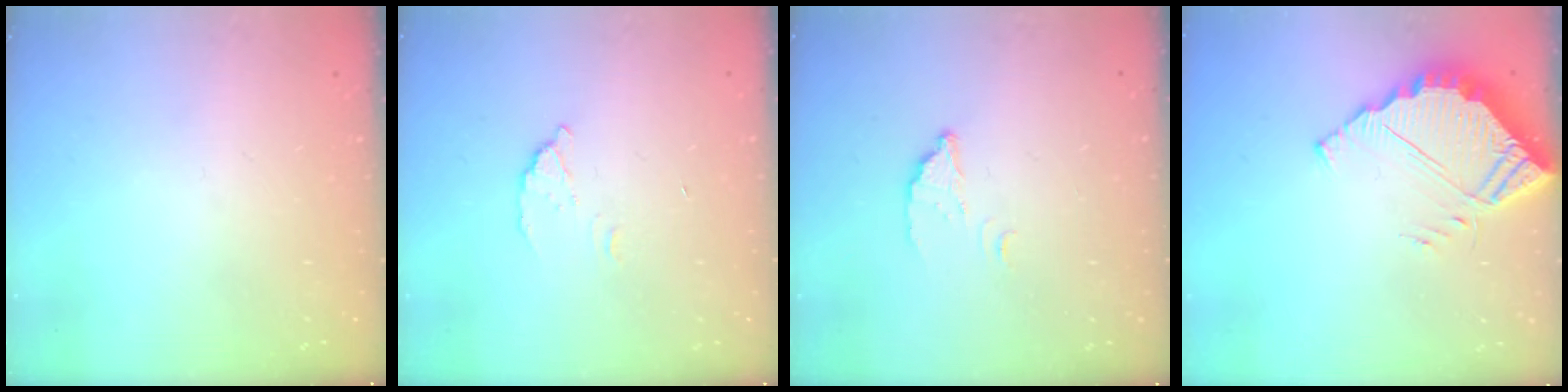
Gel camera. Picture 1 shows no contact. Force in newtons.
{"total": 2.7, "press": 2.7, "slide": 0.1}
{"total": 2.7, "press": 2.7, "slide": 0.3}
{"total": 6.7, "press": 6.6, "slide": 0.3}